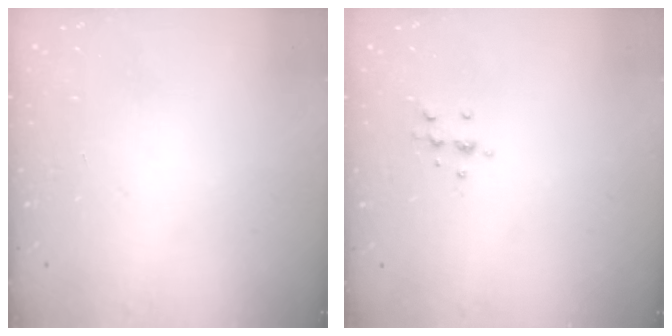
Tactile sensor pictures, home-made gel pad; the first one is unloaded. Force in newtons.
{"total": 6.2, "press": 6.1, "slide": 0.8}